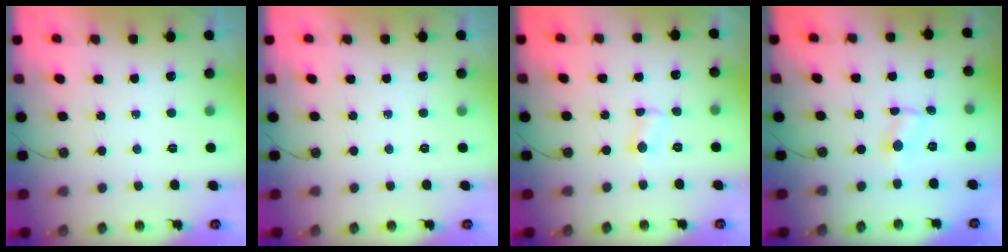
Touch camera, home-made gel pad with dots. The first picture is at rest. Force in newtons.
{"total": 0.0}
{"total": 2.5, "press": 2.4, "slide": 0.8}
{"total": 0.7, "press": 0.7, "slide": 0.1}